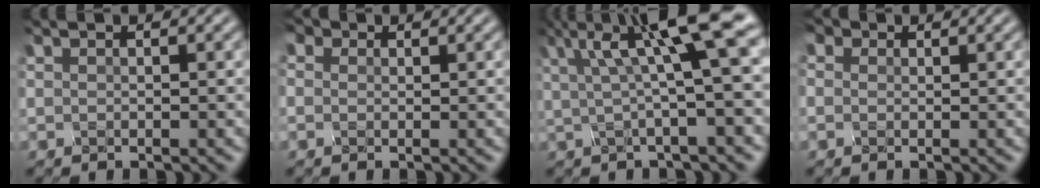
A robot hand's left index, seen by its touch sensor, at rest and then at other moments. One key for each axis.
{"total": 1.1, "fx": 0.7, "fy": 0.9, "fz": 0.0, "tx": -0.019, "ty": 0.000, "tz": 0.023}
{"total": 8.1, "fx": 2.5, "fy": 1.5, "fz": 7.6, "tx": -0.138, "ty": 0.013, "tz": 0.054}
{"total": 0.9, "fx": 0.5, "fy": 0.6, "fz": -0.2, "tx": -0.013, "ty": -0.002, "tz": 0.022}